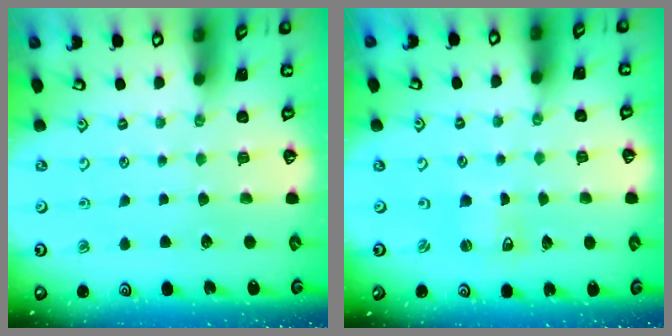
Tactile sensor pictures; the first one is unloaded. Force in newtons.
{"total": 1.2, "press": 1.2, "slide": 0.1}